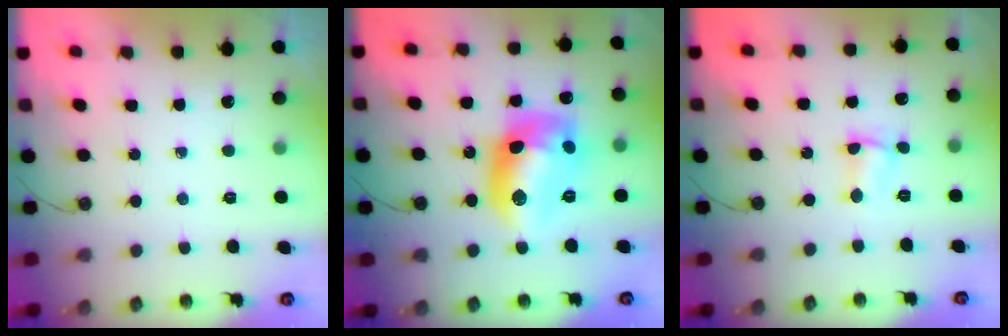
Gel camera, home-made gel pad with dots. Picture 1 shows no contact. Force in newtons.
{"total": 16.3, "press": 16.3, "slide": 1.1}
{"total": 2.1, "press": 2.0, "slide": 0.5}